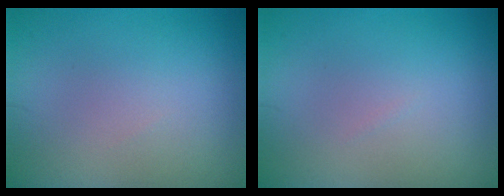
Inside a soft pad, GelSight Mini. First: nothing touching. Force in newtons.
{"total": 0.0}